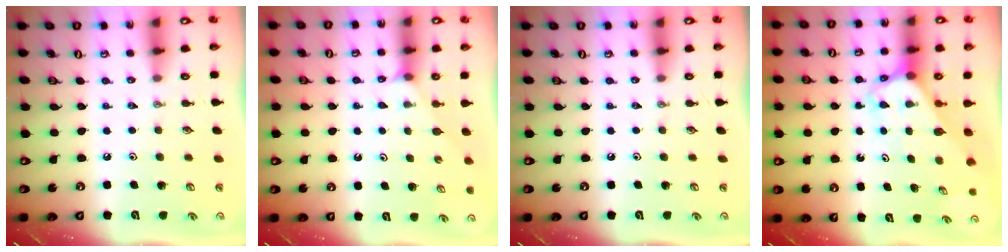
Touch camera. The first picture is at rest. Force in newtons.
{"total": 2.9, "press": 2.8, "slide": 0.5}
{"total": 0.0}
{"total": 2.7, "press": 2.7, "slide": 0.1}